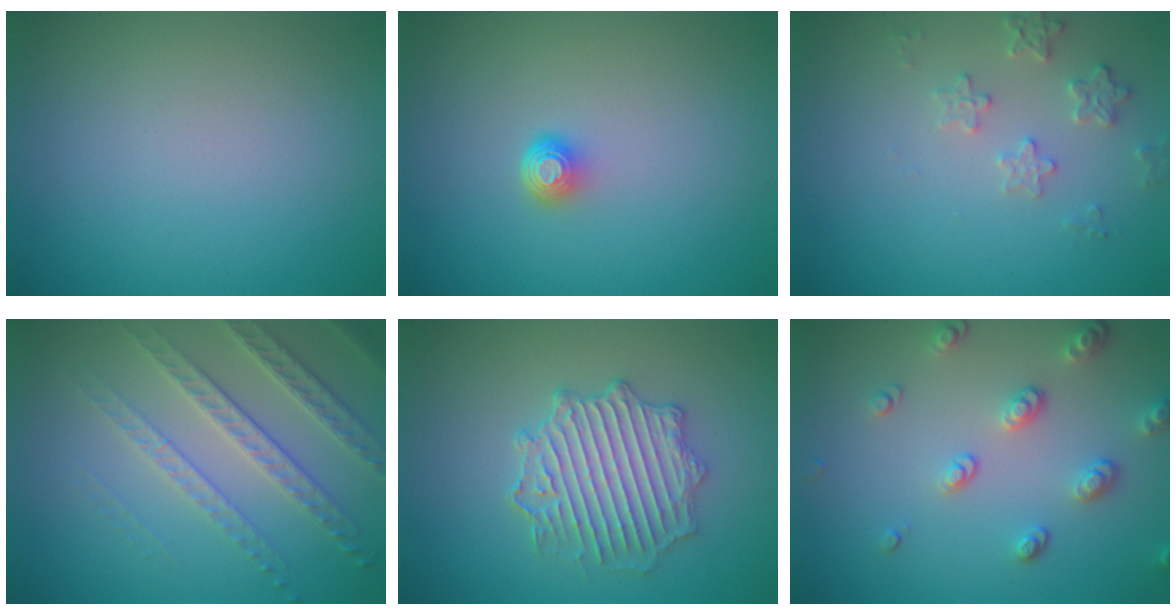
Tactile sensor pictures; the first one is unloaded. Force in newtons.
{"total": 1.6, "press": 1.2, "slide": 1.0}
{"total": 2.2, "press": 2.1, "slide": 0.4}
{"total": 4.0, "press": 3.7, "slide": 1.6}
{"total": 4.8, "press": 4.5, "slide": 1.7}
{"total": 2.9, "press": 2.6, "slide": 1.3}